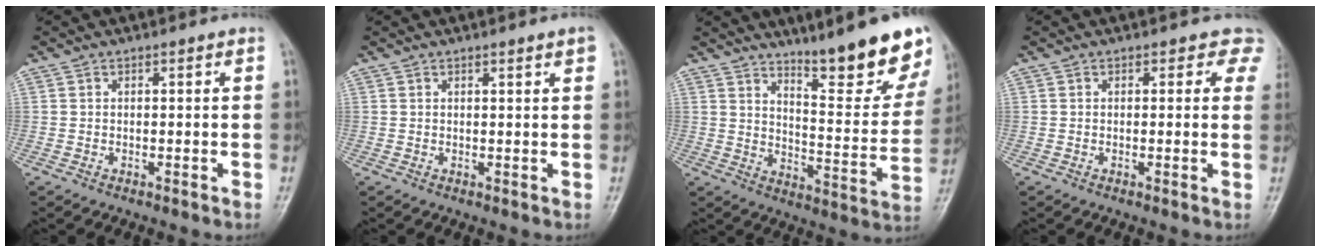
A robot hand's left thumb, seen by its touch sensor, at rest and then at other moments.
{"total": 1.6, "force": [1.0, 0.1, 1.2], "torque": [-0.018, -0.004, 0.012]}
{"total": 16.9, "force": [12.3, 3.2, 11.2], "torque": [-0.117, -0.090, 0.187]}
{"total": 3.4, "force": [2.1, 2.3, 1.3], "torque": [0.022, -0.007, 0.002]}